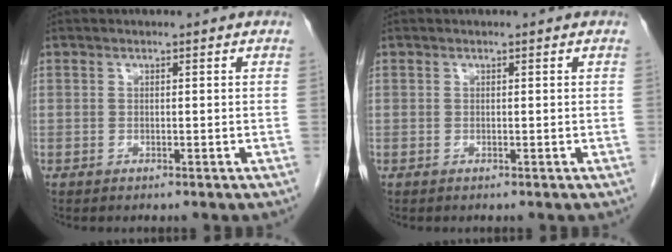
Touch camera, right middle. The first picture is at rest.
{"total": 0.0}